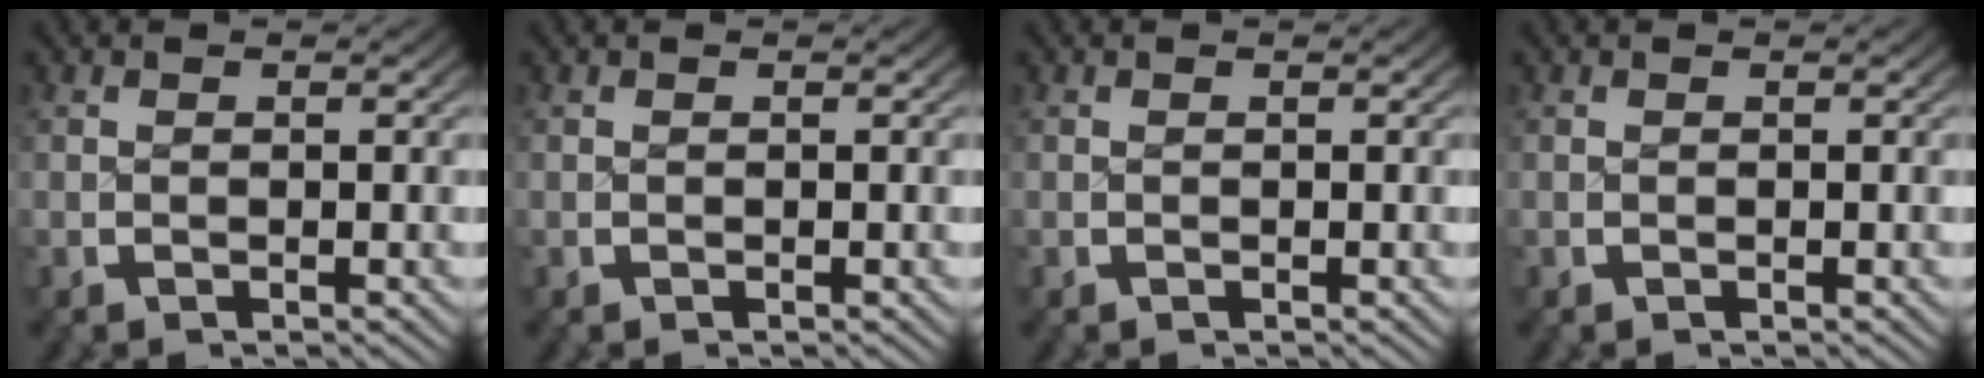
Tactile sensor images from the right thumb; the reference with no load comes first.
{"total": 0.0}
{"total": 0.0}
{"total": 0.0}